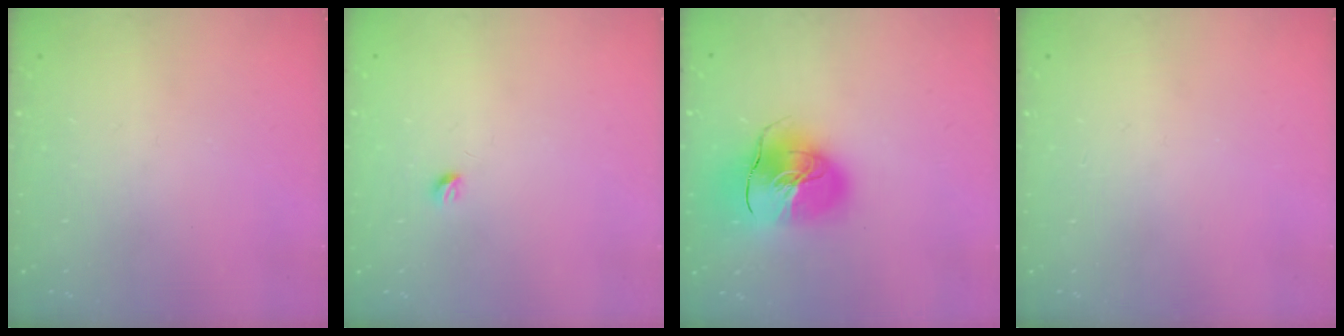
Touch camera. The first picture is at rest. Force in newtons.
{"total": 3.2, "press": 3.1, "slide": 0.5}
{"total": 16.2, "press": 16.0, "slide": 2.3}
{"total": 0.0}